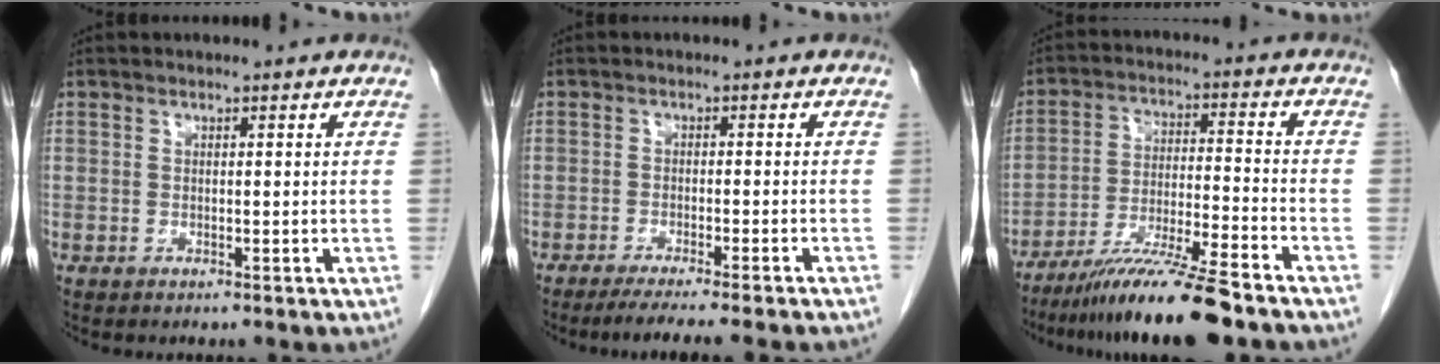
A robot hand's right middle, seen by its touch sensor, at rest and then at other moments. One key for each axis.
{"total": 9.3, "fx": -7.9, "fy": -1.0, "fz": 4.7, "tx": -0.038, "ty": -0.021, "tz": -0.114}
{"total": 12.5, "fx": -10.0, "fy": -0.7, "fz": 7.5, "tx": -0.125, "ty": -0.024, "tz": -0.174}